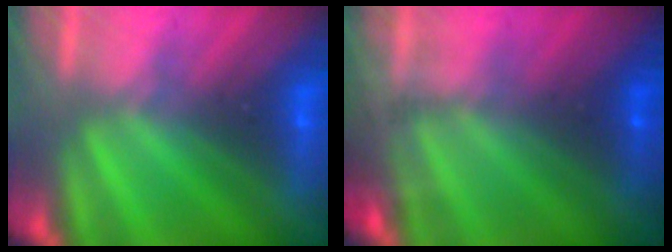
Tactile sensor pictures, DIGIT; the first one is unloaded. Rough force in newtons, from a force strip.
{"total": 9.2}